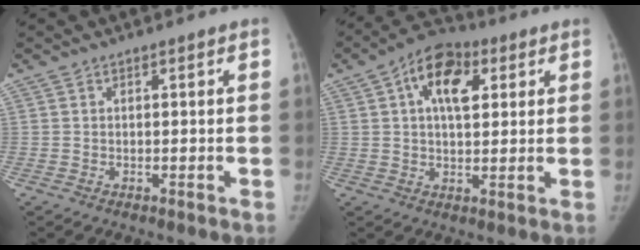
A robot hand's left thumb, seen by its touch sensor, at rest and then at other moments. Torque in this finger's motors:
{"motor_torque": [-0.53, 0.63, 0.23, 0.10, 0.05]}